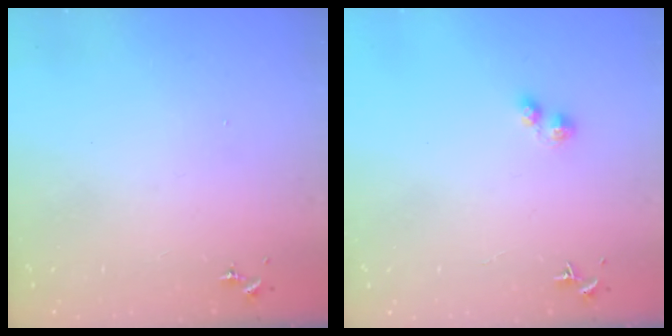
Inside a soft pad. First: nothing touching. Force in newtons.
{"total": 2.5, "press": 2.5, "slide": 0.4}